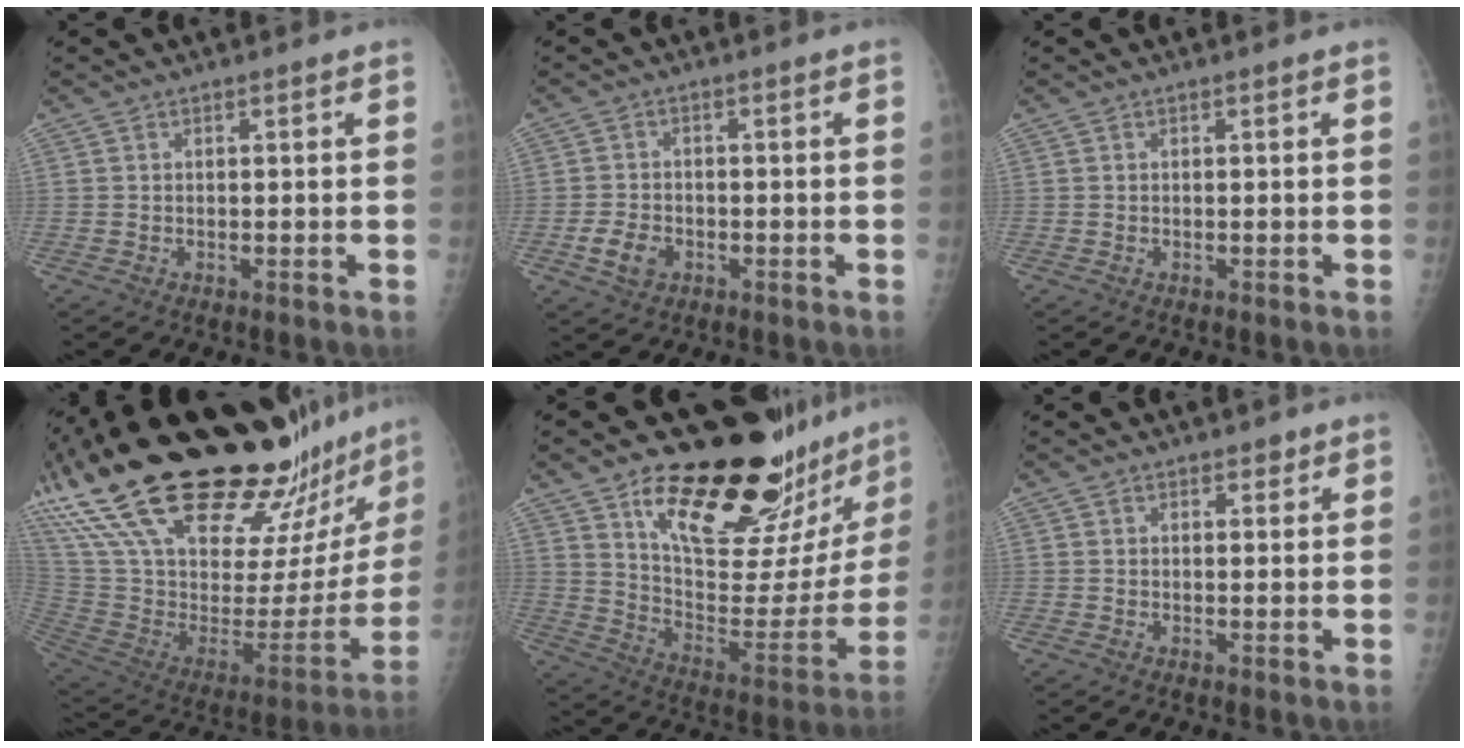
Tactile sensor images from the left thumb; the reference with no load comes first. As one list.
[{"total": 4.5, "force": [-1.6, 3.4, 2.5], "torque": [-0.039, 0.005, -0.027]}, {"total": 0.0}, {"total": 45.7, "force": [33.2, 13.6, 28.3], "torque": [-0.460, -0.097, 0.542]}, {"total": 31.6, "force": [21.8, 10.6, 20.2], "torque": [-0.265, -0.102, 0.328]}, {"total": 1.7, "force": [1.2, 1.0, 0.7], "torque": [0.005, -0.005, 0.013]}]